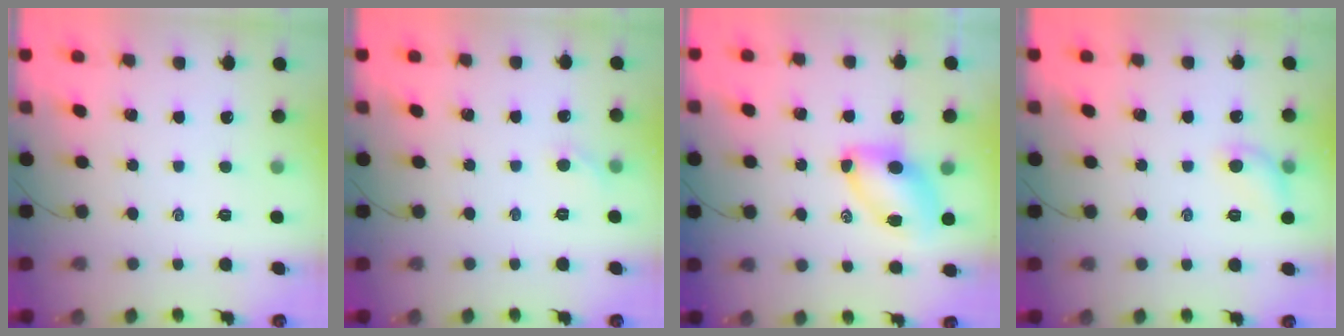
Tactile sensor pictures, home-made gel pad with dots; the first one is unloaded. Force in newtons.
{"total": 3.2, "press": 3.0, "slide": 1.2}
{"total": 7.6, "press": 7.6, "slide": 0.8}
{"total": 6.4, "press": 6.3, "slide": 0.8}